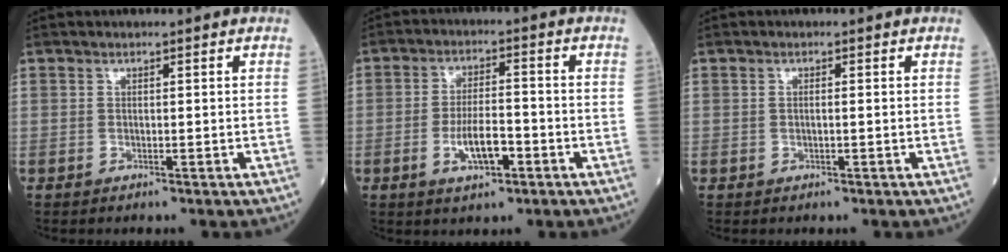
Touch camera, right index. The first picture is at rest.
{"total": 6.3, "force": [-2.4, 2.0, 5.5], "torque": [-0.105, 0.001, -0.040]}
{"total": 0.7, "force": [0.0, 0.1, 0.7], "torque": [-0.014, 0.000, -0.001]}